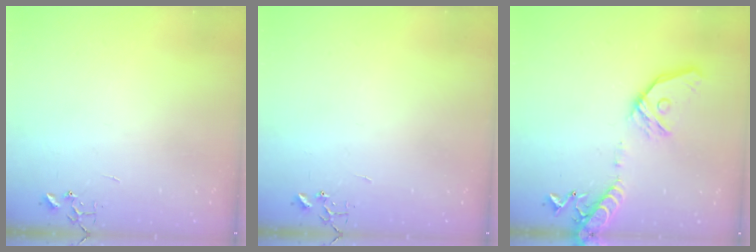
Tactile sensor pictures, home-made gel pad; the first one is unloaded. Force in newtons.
{"total": 0.0}
{"total": 16.3, "press": 16.0, "slide": 3.2}